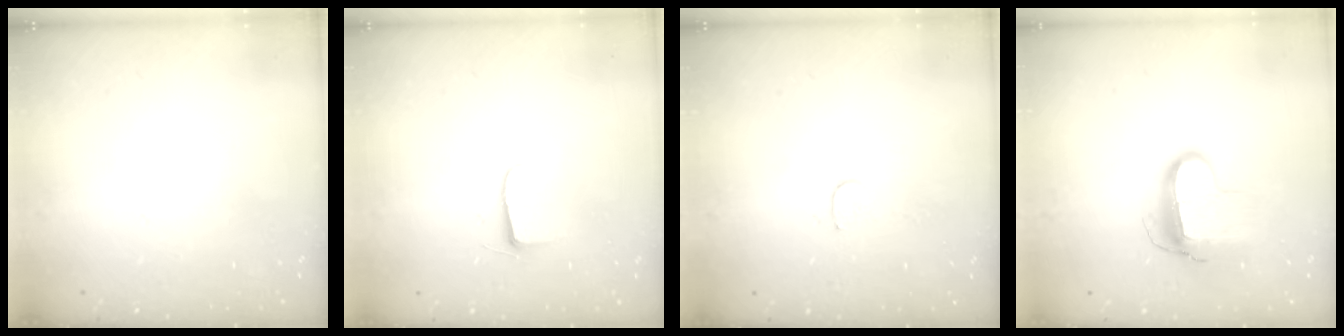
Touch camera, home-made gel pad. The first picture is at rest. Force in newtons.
{"total": 5.1, "press": 5.1, "slide": 0.5}
{"total": 3.5, "press": 3.5, "slide": 0.3}
{"total": 11.1, "press": 11.1, "slide": 0.8}